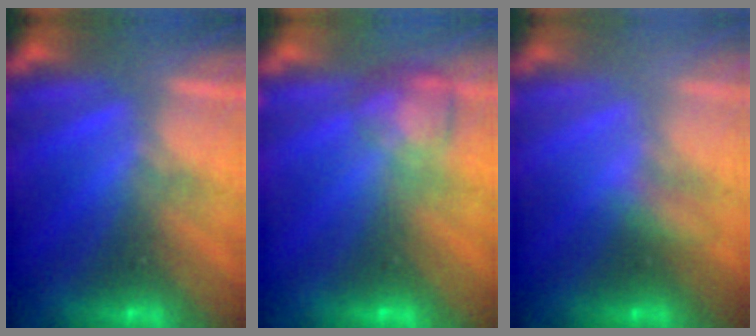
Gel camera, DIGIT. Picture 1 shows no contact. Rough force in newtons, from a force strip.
{"total": 3.8}
{"total": 2.1}